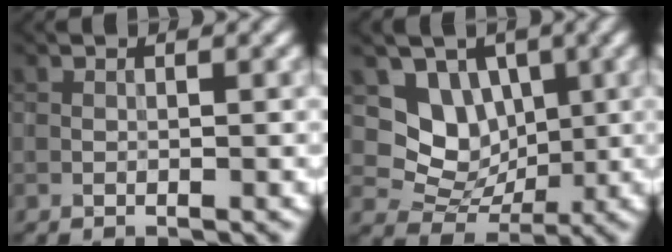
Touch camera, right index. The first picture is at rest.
{"total": 4.8, "force": [1.6, 4.1, 2.0], "torque": [-0.029, -0.008, 0.022]}